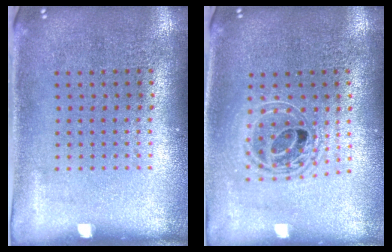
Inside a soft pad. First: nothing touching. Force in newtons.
{"total": 1.6, "press": 1.4, "slide": 0.8}